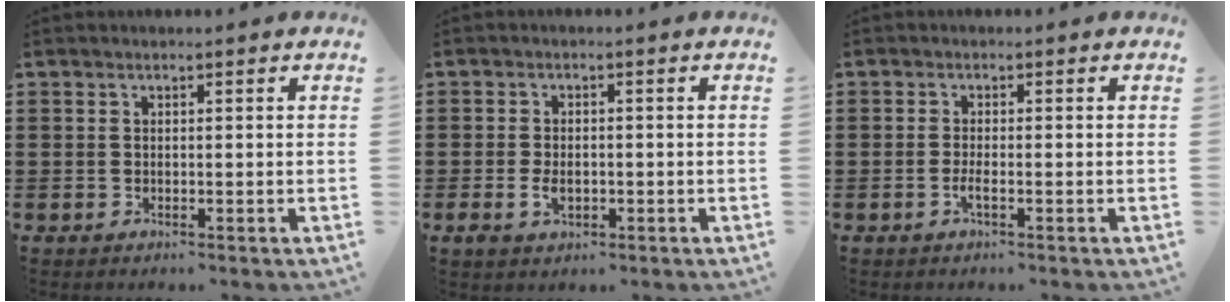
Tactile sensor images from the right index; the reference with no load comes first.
{"total": 2.6, "force": [-0.7, 1.6, 2.0], "torque": [-0.039, -0.002, -0.013]}
{"total": 1.7, "force": [-0.8, 0.1, 1.5], "torque": [-0.033, -0.004, -0.016]}